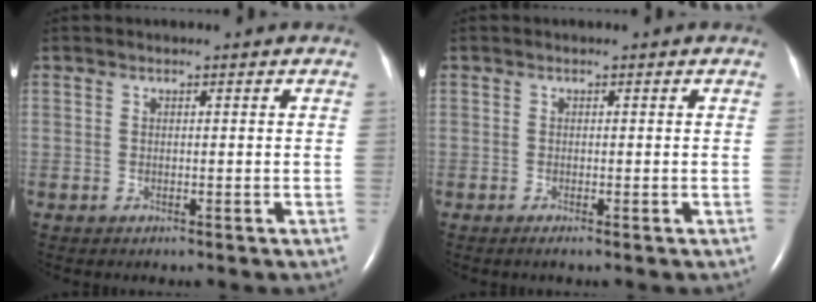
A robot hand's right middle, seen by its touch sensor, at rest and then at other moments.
{"total": 0.7, "force": [-0.4, -0.1, 0.5], "torque": [-0.011, -0.001, -0.008]}